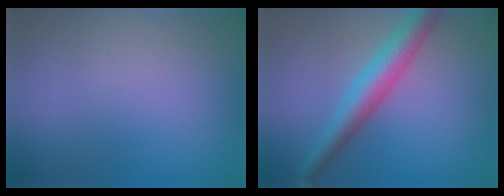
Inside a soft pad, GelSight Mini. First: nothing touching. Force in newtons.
{"total": 4.5, "press": 4.5, "slide": 0.1}